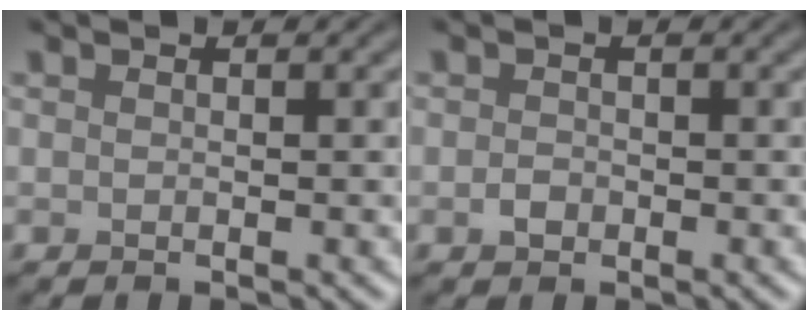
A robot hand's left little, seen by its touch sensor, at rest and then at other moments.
{"total": 1.0, "force": [-0.4, 0.7, 0.5], "torque": [-0.011, -0.002, -0.009]}